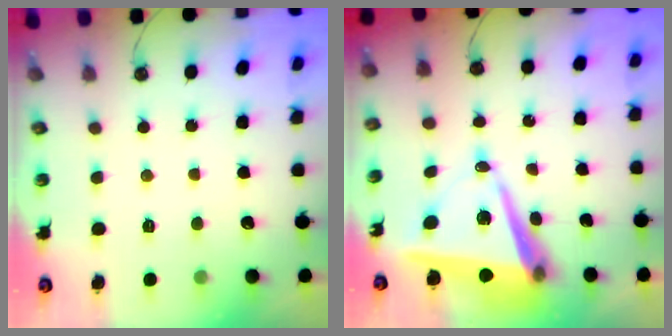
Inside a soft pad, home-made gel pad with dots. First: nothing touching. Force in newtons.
{"total": 10.3, "press": 9.6, "slide": 3.9}